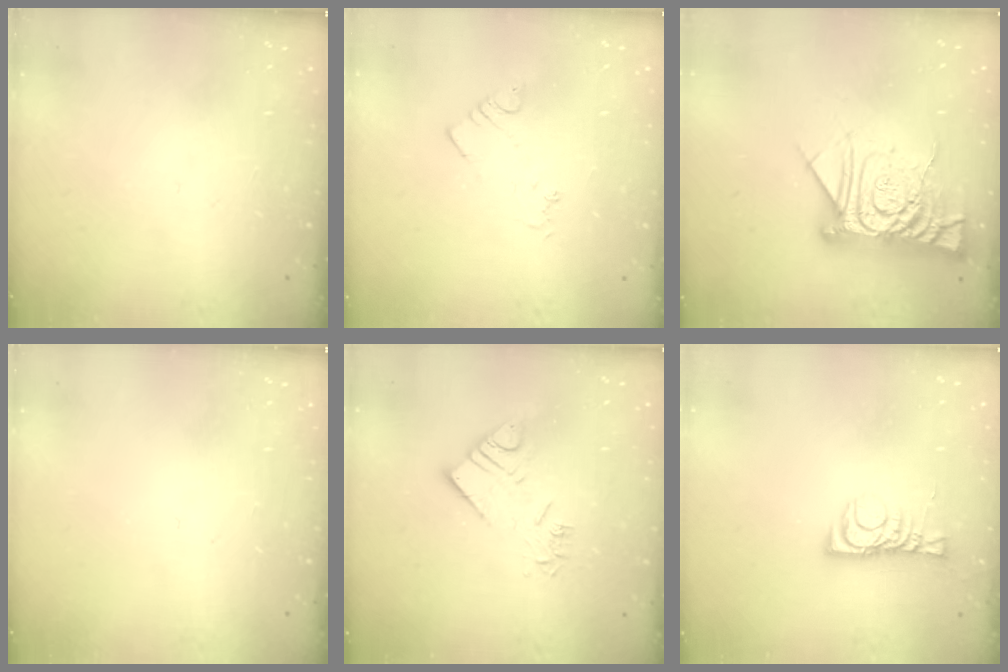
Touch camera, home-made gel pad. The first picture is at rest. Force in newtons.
{"total": 2.3, "press": 2.3, "slide": 0.3}
{"total": 15.3, "press": 15.2, "slide": 1.3}
{"total": 0.0}
{"total": 9.0, "press": 9.0, "slide": 0.4}
{"total": 7.0, "press": 6.9, "slide": 0.5}